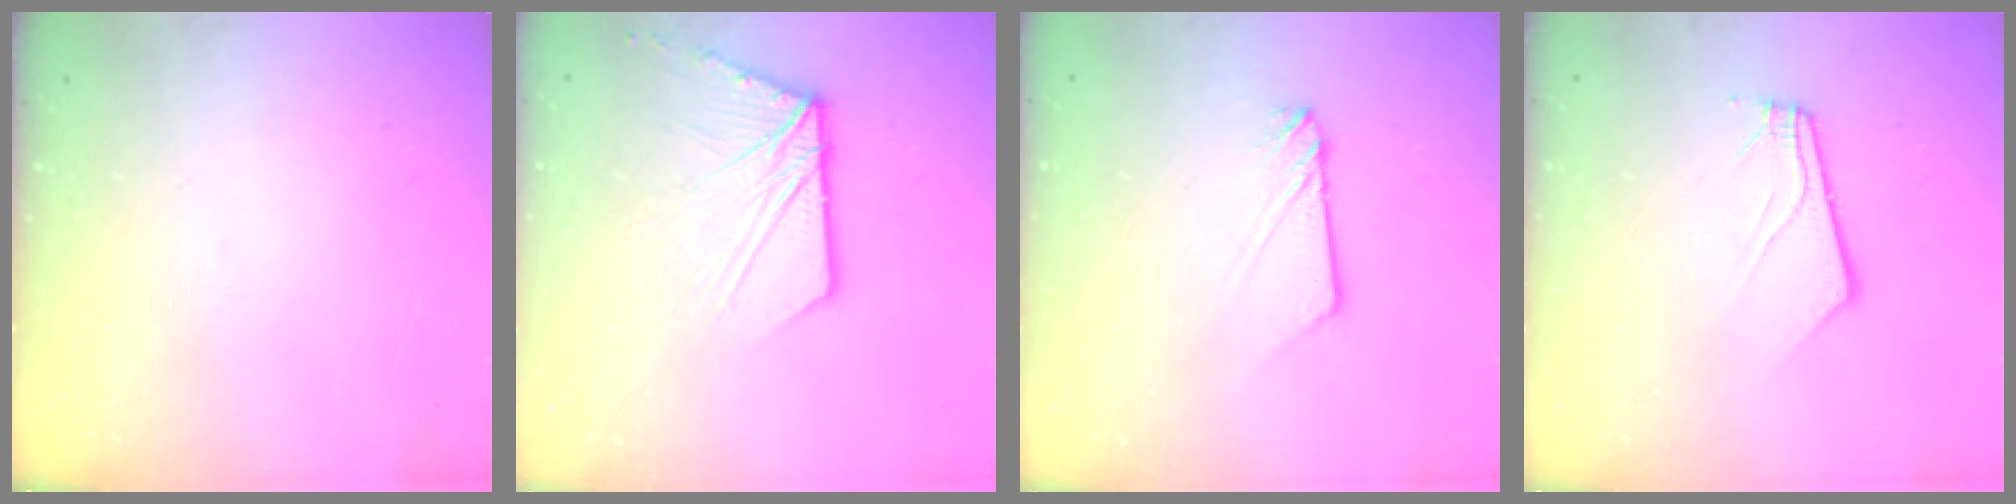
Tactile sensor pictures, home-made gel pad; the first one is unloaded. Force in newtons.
{"total": 13.2, "press": 13.1, "slide": 1.4}
{"total": 3.0, "press": 3.0, "slide": 0.2}
{"total": 3.8, "press": 3.8, "slide": 0.3}